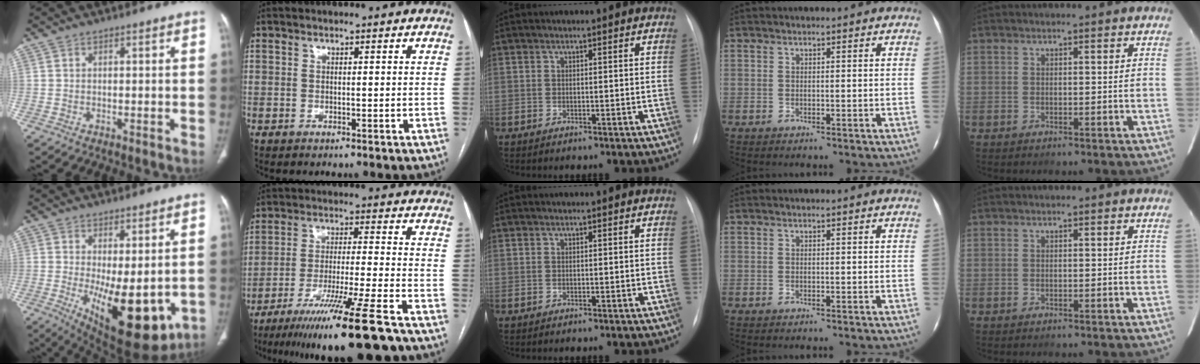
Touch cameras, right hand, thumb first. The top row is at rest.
{"thumb": {"total": 15.9, "force": [-3.0, 6.4, 14.2], "torque": [-0.204, -0.031, -0.021]}, "index": {"total": 17.6, "force": [-12.7, -0.9, 12.2], "torque": [-0.187, -0.047, -0.208]}}